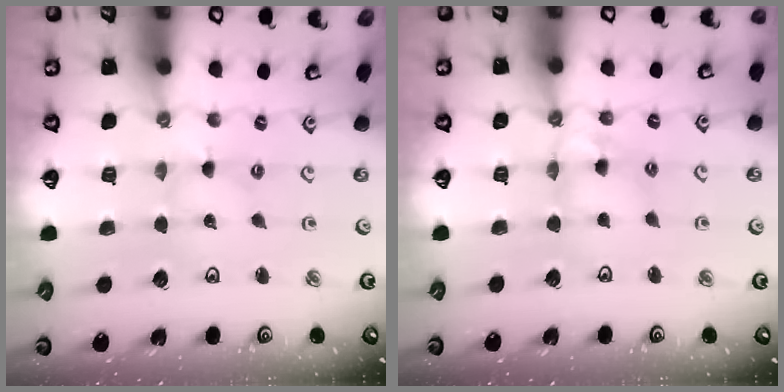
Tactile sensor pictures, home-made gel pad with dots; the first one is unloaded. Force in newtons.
{"total": 7.0, "press": 7.0, "slide": 0.8}